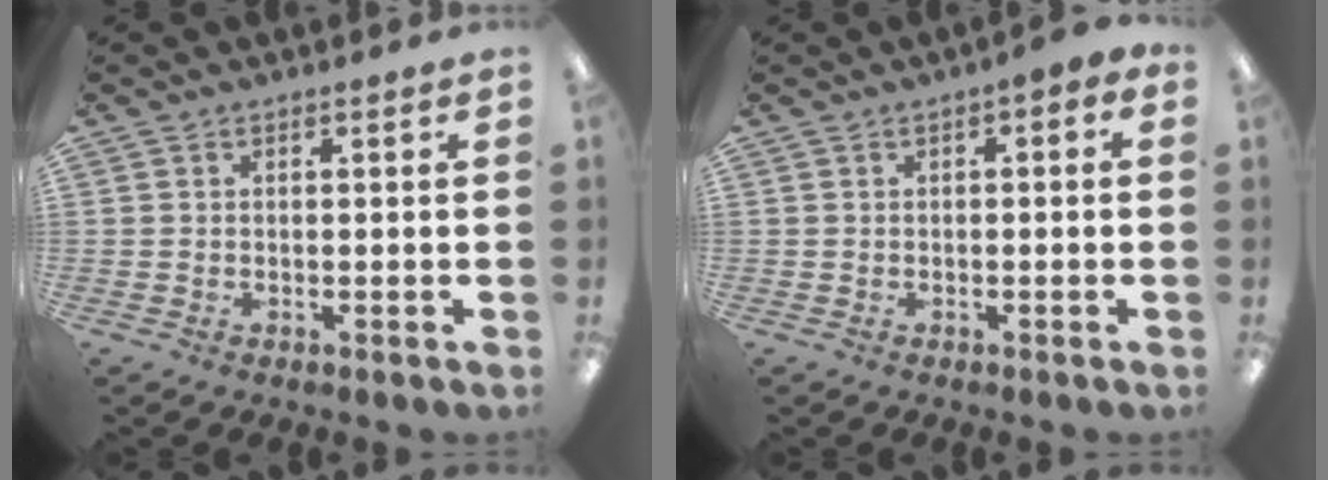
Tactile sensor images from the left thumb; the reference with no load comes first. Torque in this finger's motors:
{"motor_torque": [0.05, 0.48, 0.69, -0.18, 0.00]}